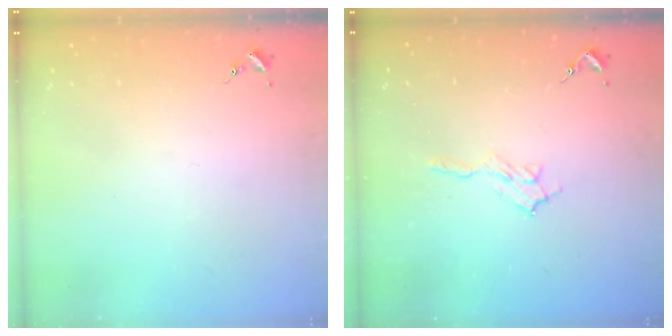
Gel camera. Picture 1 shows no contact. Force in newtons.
{"total": 6.5, "press": 6.5, "slide": 0.8}